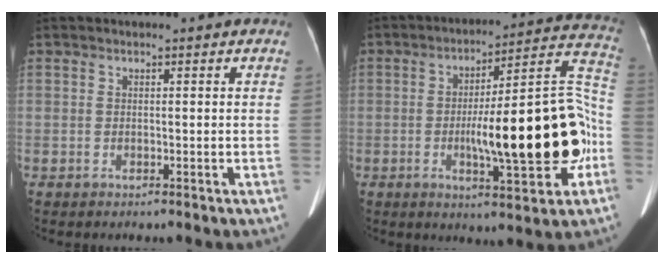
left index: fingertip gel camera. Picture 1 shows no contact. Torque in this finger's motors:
{"motor_torque": [1.51, 0.63, 1.06, 0.18]}